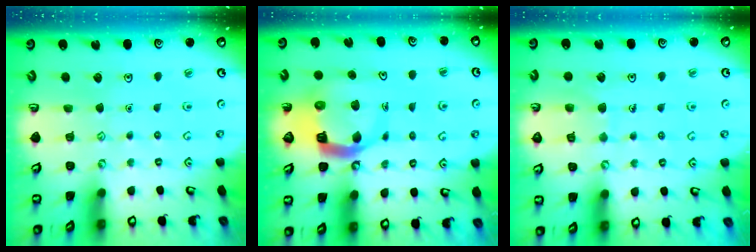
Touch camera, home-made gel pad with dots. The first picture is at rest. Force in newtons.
{"total": 9.0, "press": 8.9, "slide": 1.2}
{"total": 6.0, "press": 6.0, "slide": 0.5}